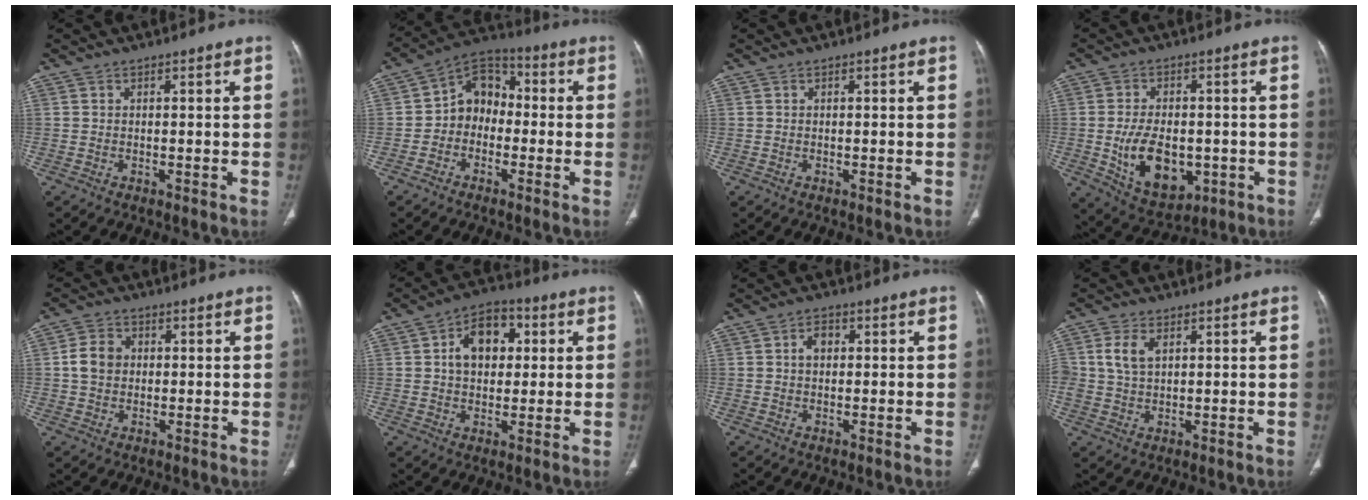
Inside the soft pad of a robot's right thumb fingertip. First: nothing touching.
{"total": 9.0, "force": [-1.3, 7.4, 5.0], "torque": [-0.043, 0.039, -0.046]}
{"total": 0.0}
{"total": 13.1, "force": [-2.5, 8.2, 9.9], "torque": [-0.144, -0.002, -0.021]}
{"total": 4.9, "force": [0.8, 4.2, 2.3], "torque": [-0.026, 0.002, 0.012]}
{"total": 10.7, "force": [2.2, 7.5, 7.4], "torque": [-0.084, 0.013, 0.029]}
{"total": 3.1, "force": [0.5, 2.2, 2.0], "torque": [-0.026, 0.010, 0.004]}
{"total": 5.2, "force": [1.6, 3.3, 3.6], "torque": [-0.071, 0.001, 0.033]}